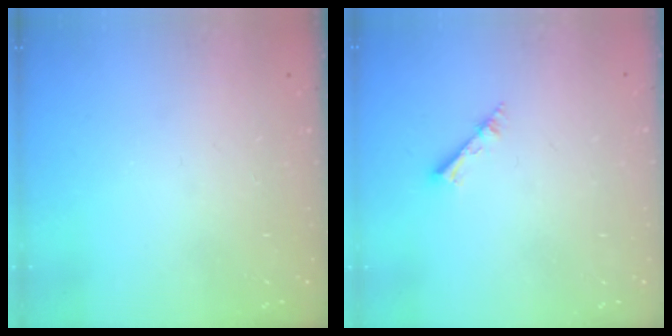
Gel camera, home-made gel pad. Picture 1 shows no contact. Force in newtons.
{"total": 2.2, "press": 2.2, "slide": 0.3}